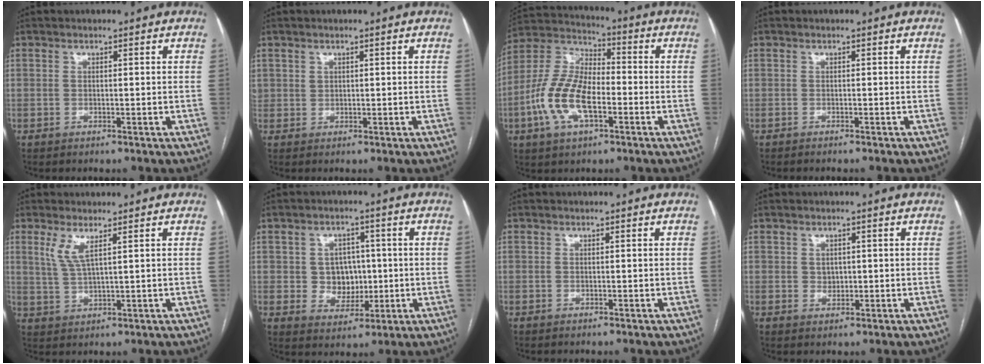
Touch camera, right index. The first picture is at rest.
{"total": 1.7, "force": [0.9, 1.5, 0.2], "torque": [0.006, 0.005, 0.013]}
{"total": 13.7, "force": [-4.1, 6.1, 11.5], "torque": [-0.257, 0.014, -0.080]}
{"total": 2.4, "force": [-2.2, 0.1, 1.0], "torque": [-0.014, -0.002, -0.026]}
{"total": 3.9, "force": [2.0, 0.4, 3.4], "torque": [-0.081, -0.001, 0.049]}
{"total": 6.2, "force": [0.2, 5.6, 2.8], "torque": [-0.039, 0.014, 0.013]}
{"total": 0.0}
{"total": 1.9, "force": [0.3, 1.7, 0.9], "torque": [-0.013, -0.001, 0.007]}